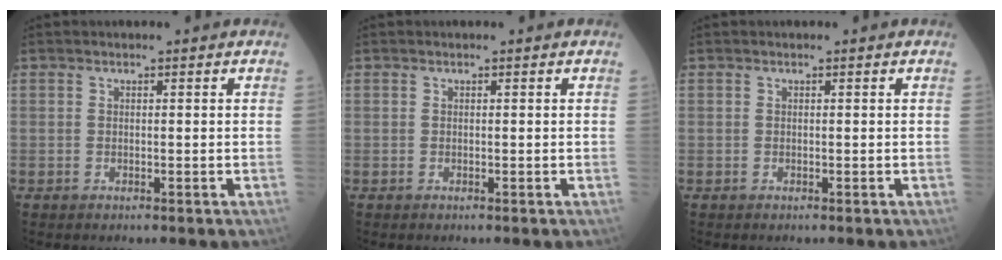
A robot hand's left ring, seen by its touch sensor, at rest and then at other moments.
{"total": 0.0}
{"total": 0.0}